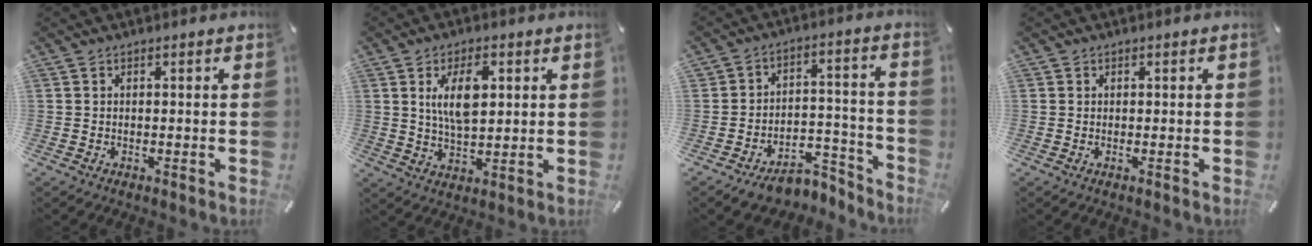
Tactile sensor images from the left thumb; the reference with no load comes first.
{"total": 9.4, "force": [2.9, 4.9, 7.5], "torque": [-0.146, -0.004, 0.043]}
{"total": 8.8, "force": [-6.1, 5.6, 3.0], "torque": [-0.026, 0.047, -0.102]}
{"total": 0.0}